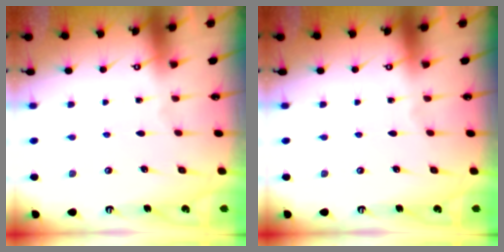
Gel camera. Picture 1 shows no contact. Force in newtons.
{"total": 0.0}